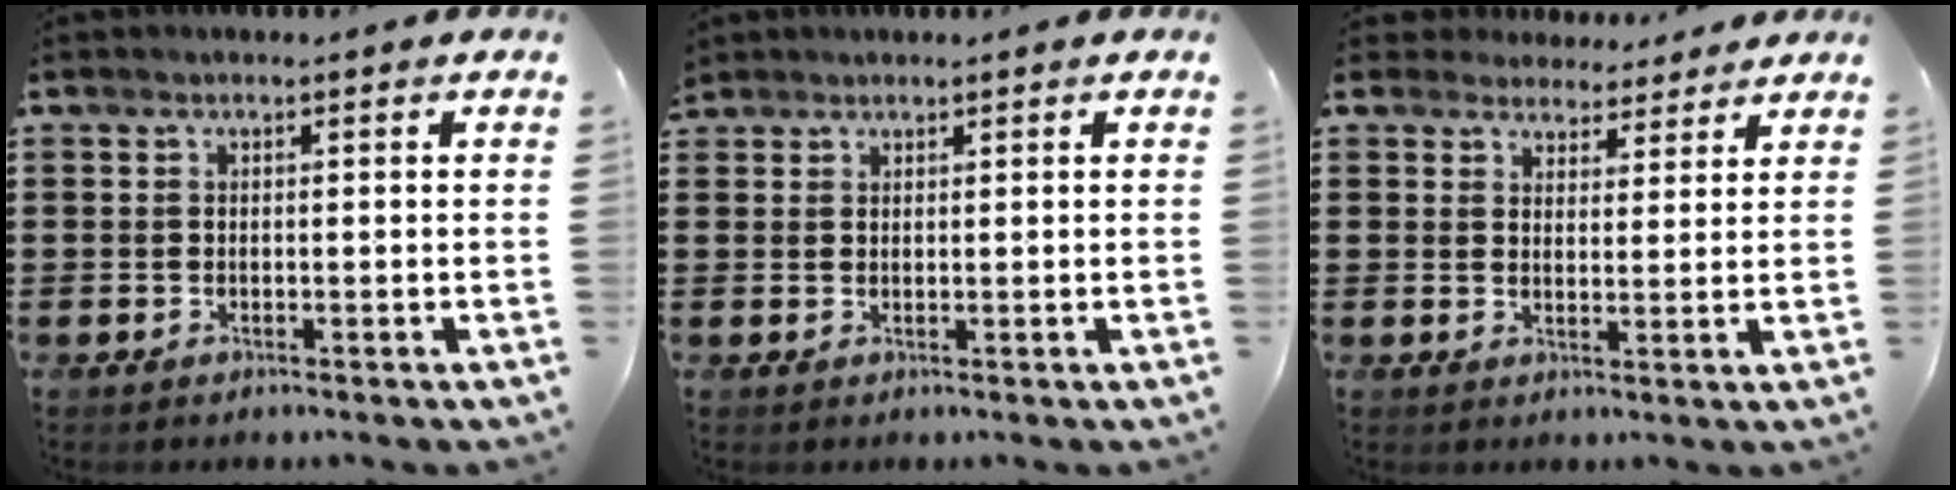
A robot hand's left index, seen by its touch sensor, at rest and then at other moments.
{"total": 1.3, "force": [1.2, 0.4, -0.1], "torque": [-0.003, 0.001, 0.025]}
{"total": 3.8, "force": [3.5, 1.3, 0.1], "torque": [-0.018, -0.004, 0.066]}